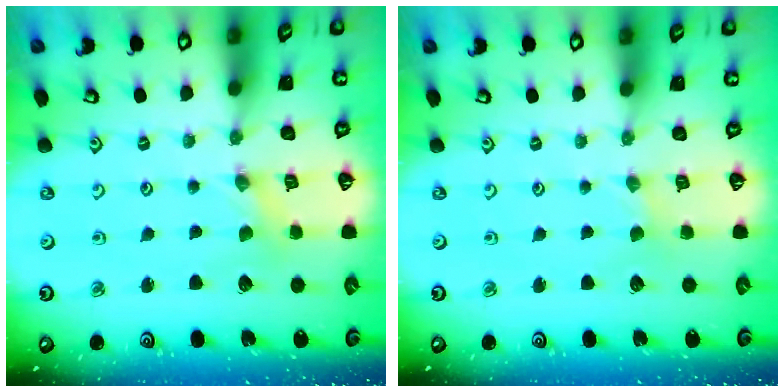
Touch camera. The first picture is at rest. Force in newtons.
{"total": 0.0}